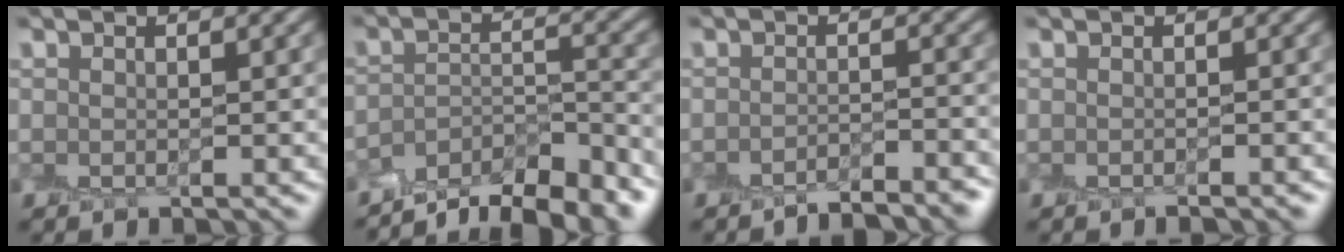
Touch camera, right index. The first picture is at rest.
{"total": 8.4, "force": [-7.3, 2.4, 3.4], "torque": [-0.046, 0.002, -0.113]}
{"total": 3.3, "force": [-3.0, 0.6, 1.3], "torque": [-0.006, 0.007, -0.047]}
{"total": 0.7, "force": [-0.6, 0.1, 0.3], "torque": [0.000, -0.002, -0.010]}